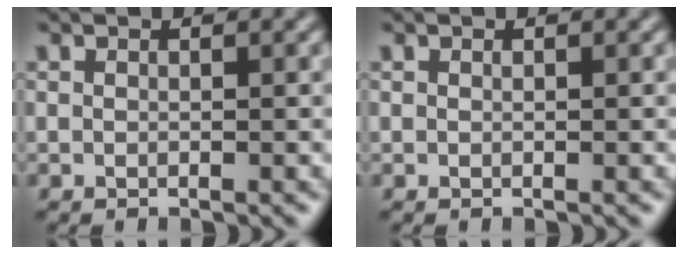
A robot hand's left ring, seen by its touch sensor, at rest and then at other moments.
{"total": 0.0}